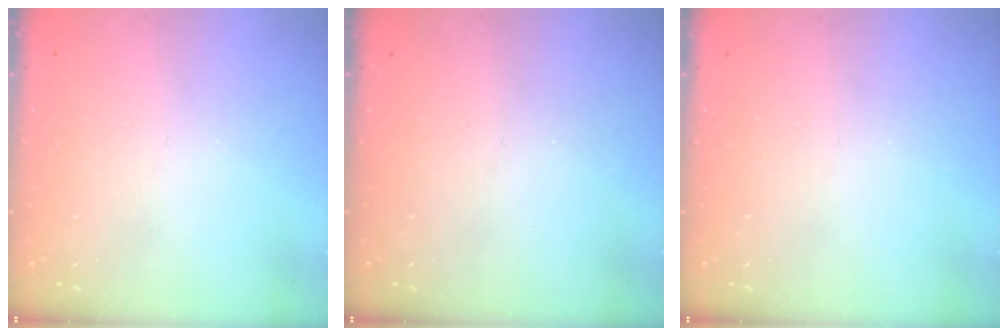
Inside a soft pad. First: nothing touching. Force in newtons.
{"total": 0.0}
{"total": 0.0}